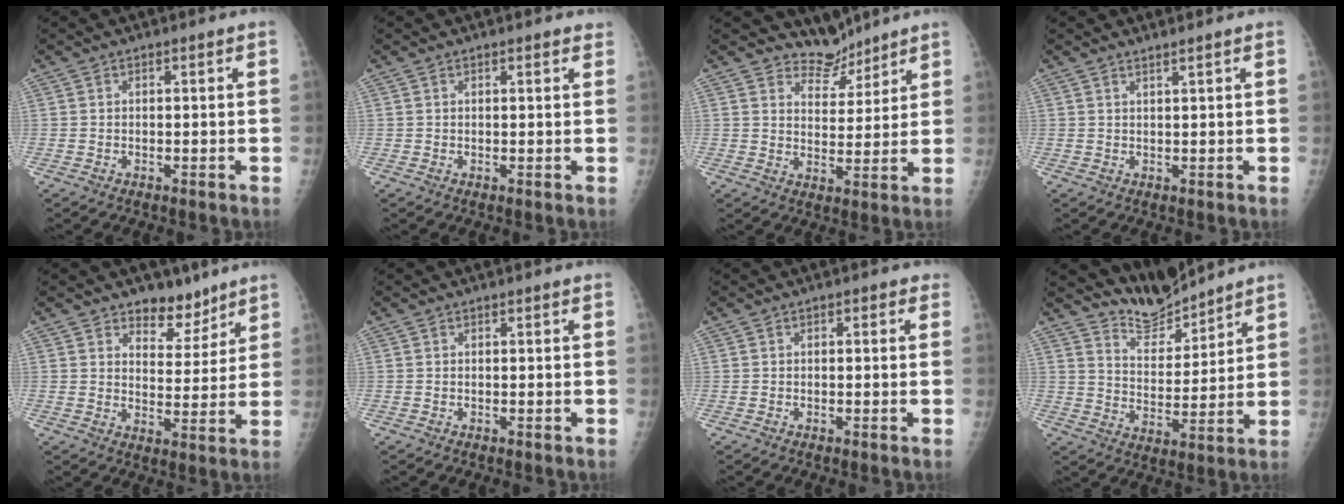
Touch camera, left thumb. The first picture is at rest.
{"total": 1.4, "force": [1.0, 0.4, 0.9], "torque": [-0.009, 0.000, 0.010]}
{"total": 5.4, "force": [4.9, 2.2, -0.6], "torque": [0.038, -0.050, 0.088]}
{"total": 1.2, "force": [1.0, -0.6, 0.4], "torque": [-0.012, -0.009, 0.022]}
{"total": 7.1, "force": [5.6, 3.8, 2.1], "torque": [0.007, -0.037, 0.088]}
{"total": 0.0}
{"total": 1.3, "force": [0.5, 0.8, 1.0], "torque": [0.000, 0.005, -0.002]}
{"total": 7.5, "force": [7.4, 1.3, 0.1], "torque": [0.015, -0.062, 0.149]}